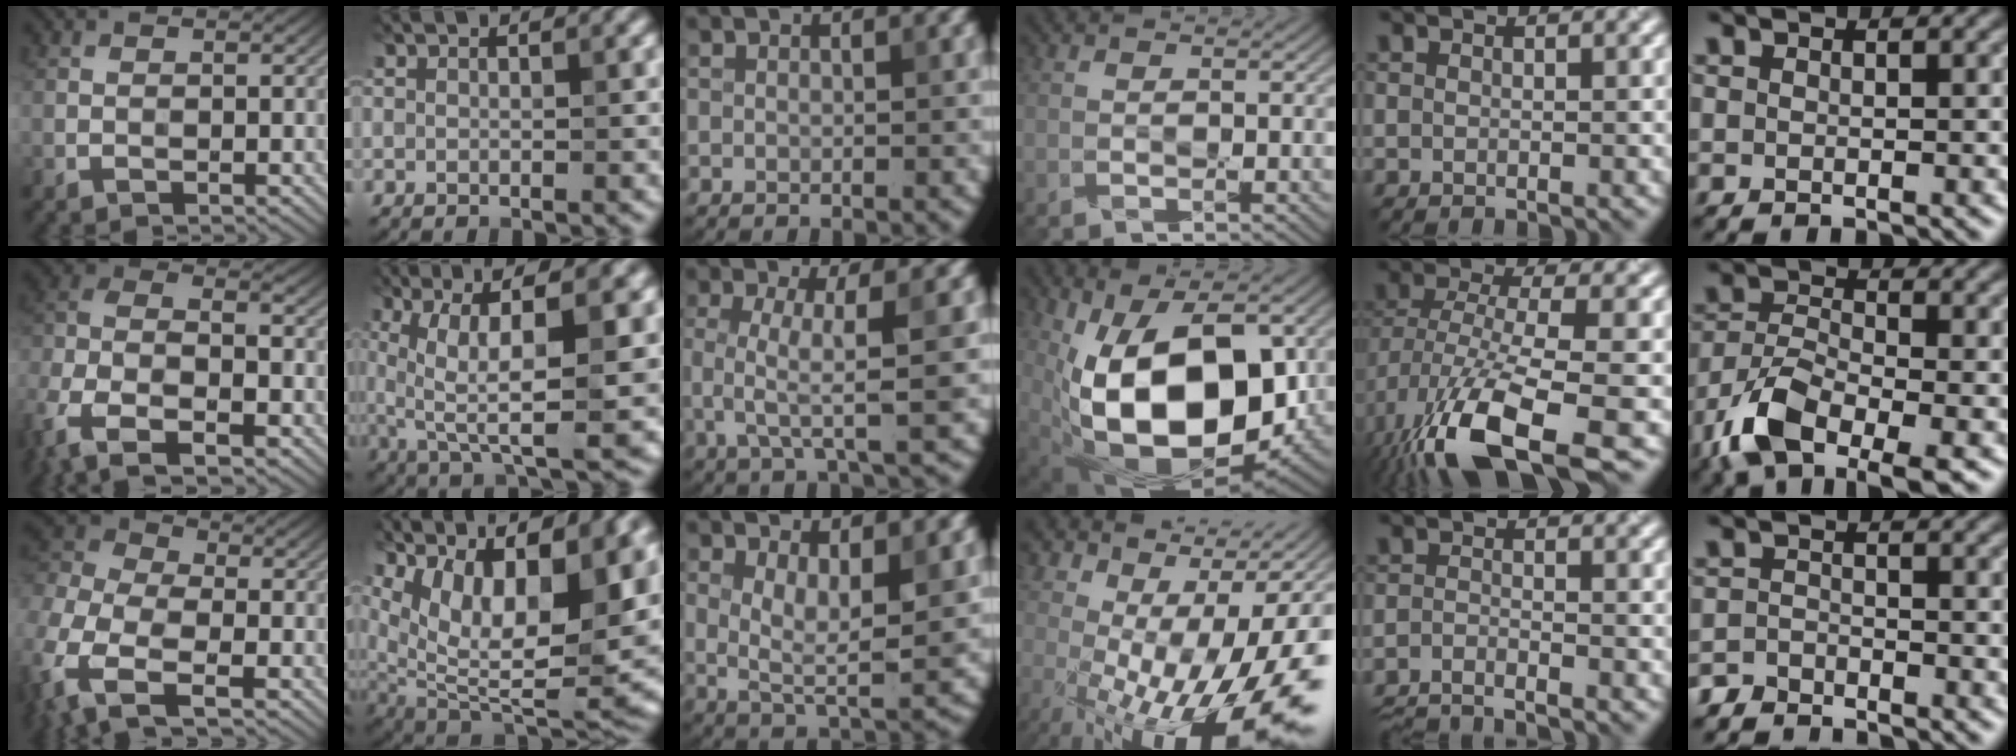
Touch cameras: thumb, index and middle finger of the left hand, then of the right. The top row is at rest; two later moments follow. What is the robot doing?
{"motion": "wipe", "object": "glasses"}